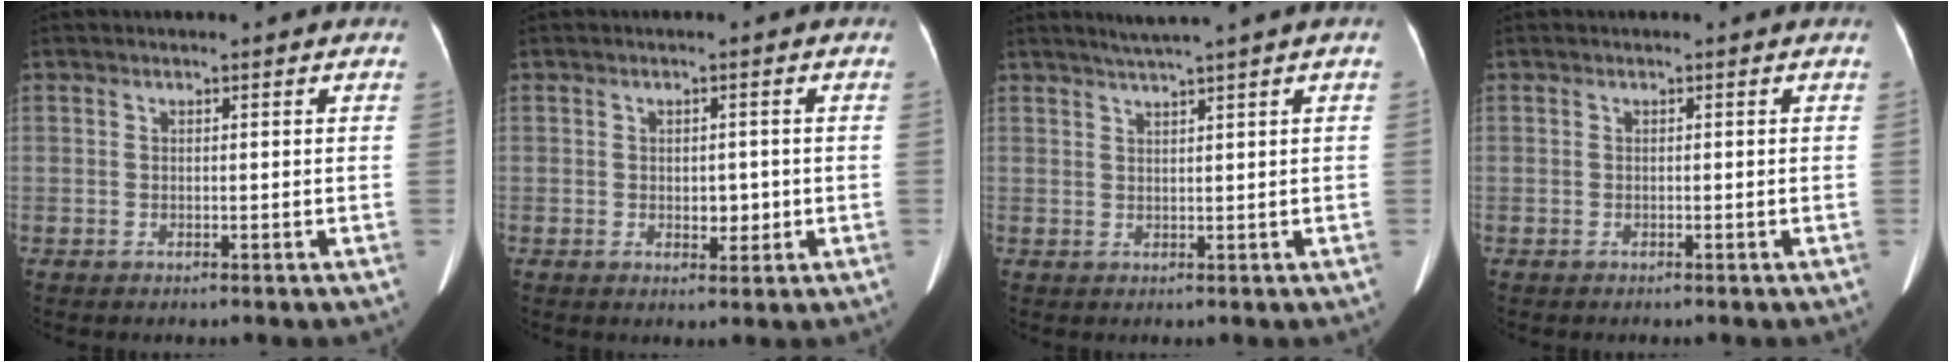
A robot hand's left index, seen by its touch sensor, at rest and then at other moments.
{"total": 2.6, "force": [-0.4, 1.6, 2.1], "torque": [-0.029, -0.003, -0.002]}
{"total": 3.6, "force": [2.7, -1.0, 2.2], "torque": [-0.040, 0.007, 0.052]}
{"total": 0.0}